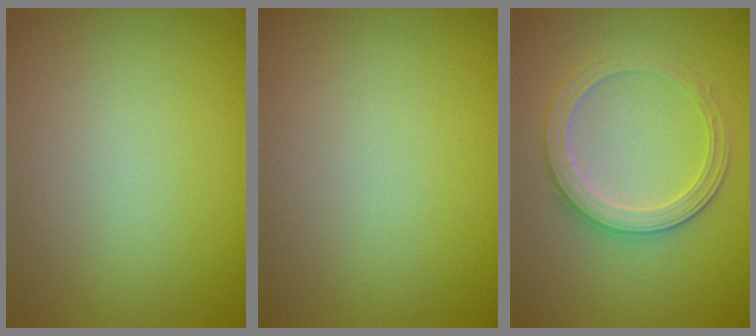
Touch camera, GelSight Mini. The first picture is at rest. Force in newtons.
{"total": 0.0}
{"total": 3.3, "press": 3.1, "slide": 1.2}